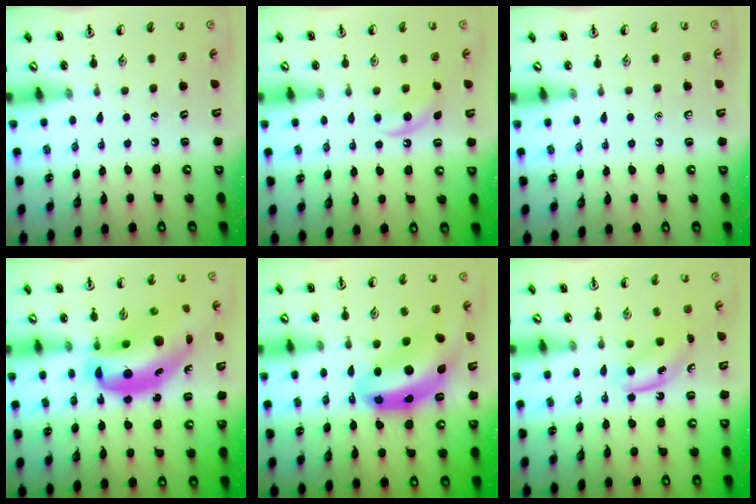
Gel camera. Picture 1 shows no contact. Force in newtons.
{"total": 3.8, "press": 3.6, "slide": 1.2}
{"total": 0.0}
{"total": 16.0, "press": 15.4, "slide": 4.6}
{"total": 11.0, "press": 10.5, "slide": 3.3}
{"total": 5.0, "press": 4.9, "slide": 1.1}